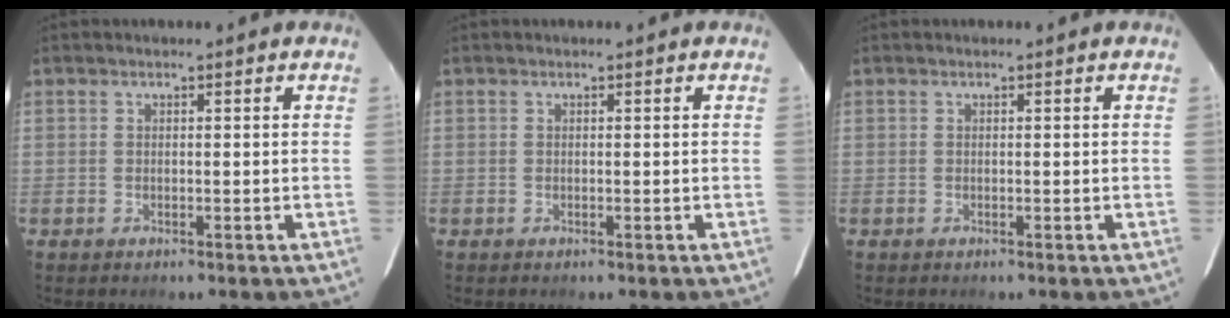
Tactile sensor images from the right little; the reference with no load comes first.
{"total": 0.0}
{"total": 0.0}